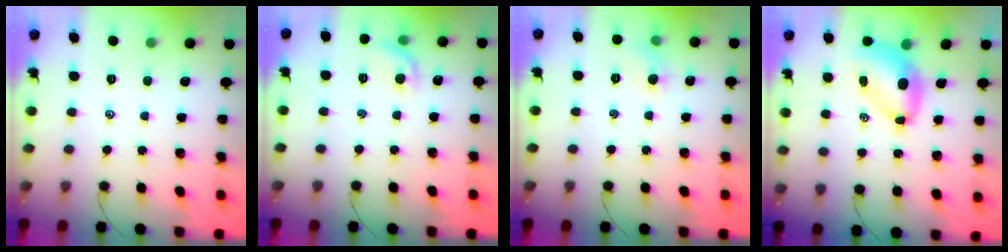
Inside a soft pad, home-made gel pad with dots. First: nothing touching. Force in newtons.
{"total": 6.9, "press": 6.7, "slide": 1.7}
{"total": 4.3, "press": 4.0, "slide": 1.4}
{"total": 7.3, "press": 7.1, "slide": 1.6}